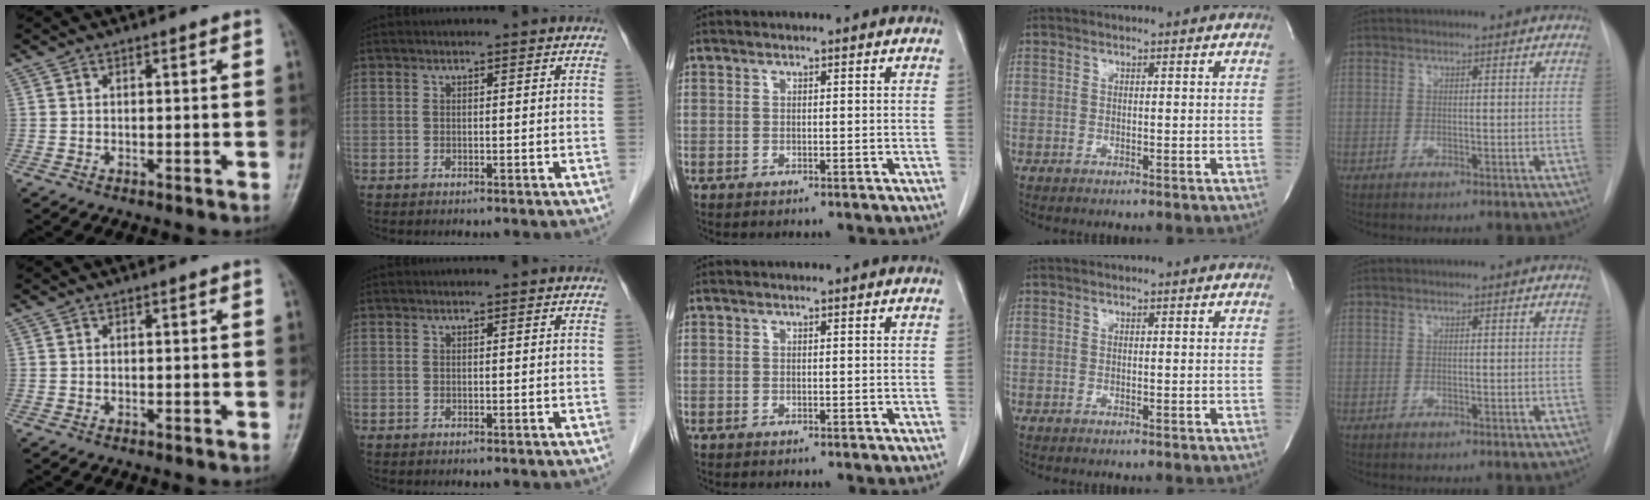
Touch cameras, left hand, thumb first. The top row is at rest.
{}